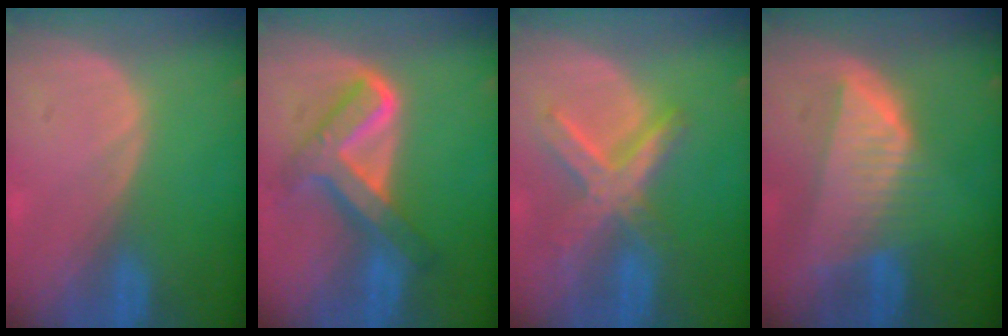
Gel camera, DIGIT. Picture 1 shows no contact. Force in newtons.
{"total": 8.4, "press": 8.4, "slide": 0.7}
{"total": 8.1, "press": 7.0, "slide": 4.1}
{"total": 8.0, "press": 7.2, "slide": 3.5}